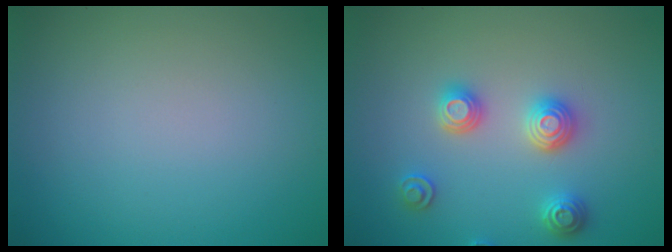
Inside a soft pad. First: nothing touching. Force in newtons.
{"total": 3.1, "press": 3.0, "slide": 0.4}